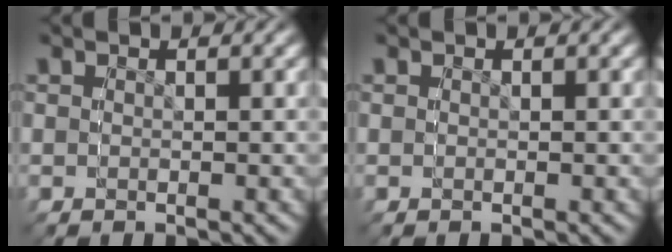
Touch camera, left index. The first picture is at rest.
{"total": 0.0}